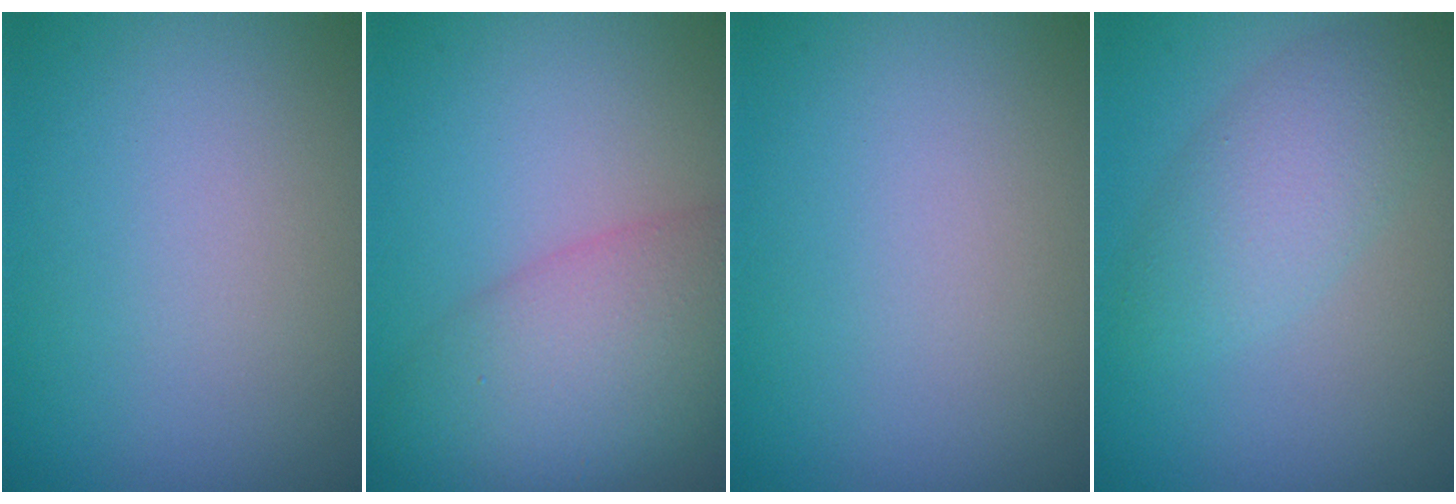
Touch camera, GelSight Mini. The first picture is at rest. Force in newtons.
{"total": 7.2, "press": 7.2, "slide": 0.3}
{"total": 0.0}
{"total": 3.8, "press": 3.8, "slide": 0.1}